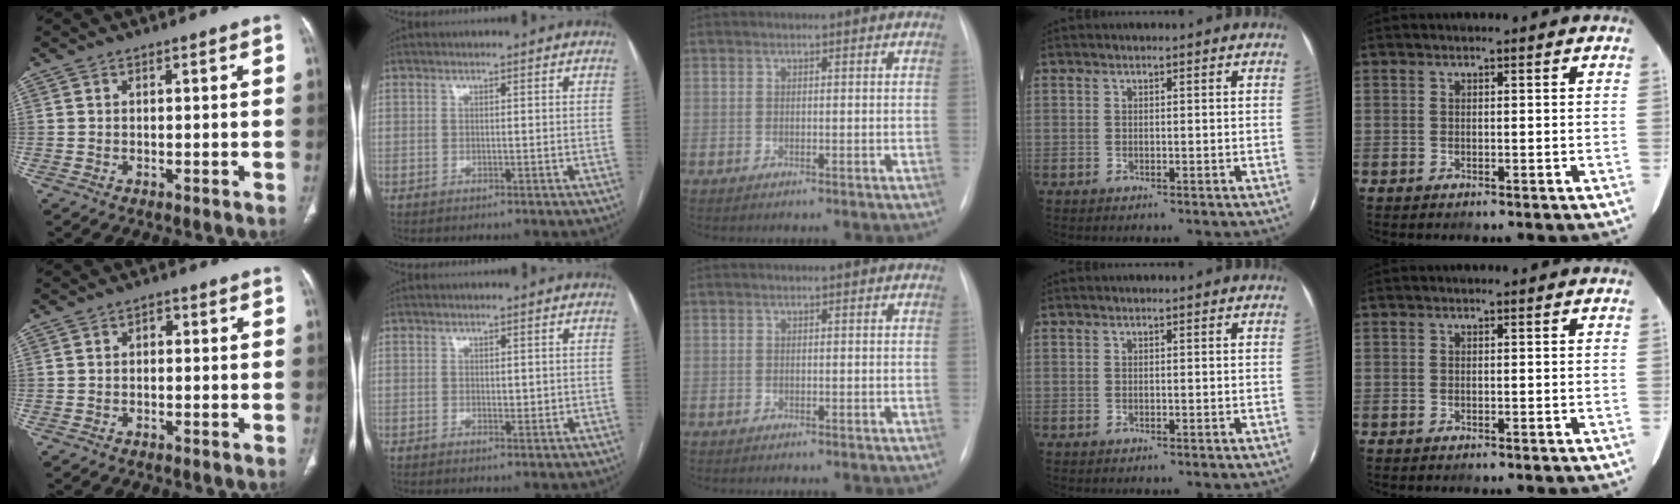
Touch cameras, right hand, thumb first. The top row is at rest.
{"thumb": {"total": 1.0, "force": [0.0, 0.7, 0.6], "torque": [-0.001, 0.006, -0.005]}, "index": {"total": 0.8, "force": [0.3, 0.5, 0.5], "torque": [0.000, 0.000, 0.006]}}